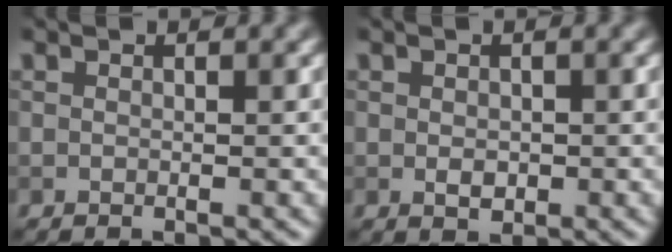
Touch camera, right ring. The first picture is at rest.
{"total": 1.3, "force": [-0.2, 0.9, 0.9], "torque": [-0.014, -0.003, -0.001]}